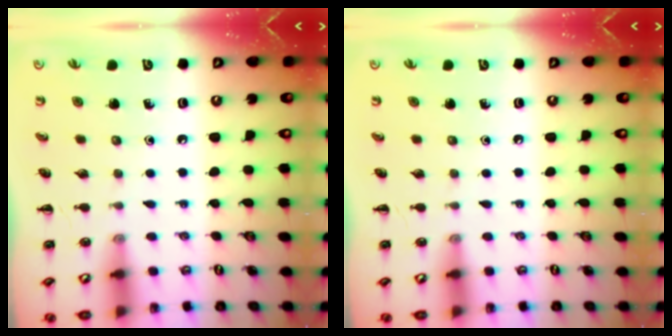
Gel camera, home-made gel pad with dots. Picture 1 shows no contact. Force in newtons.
{"total": 0.0}